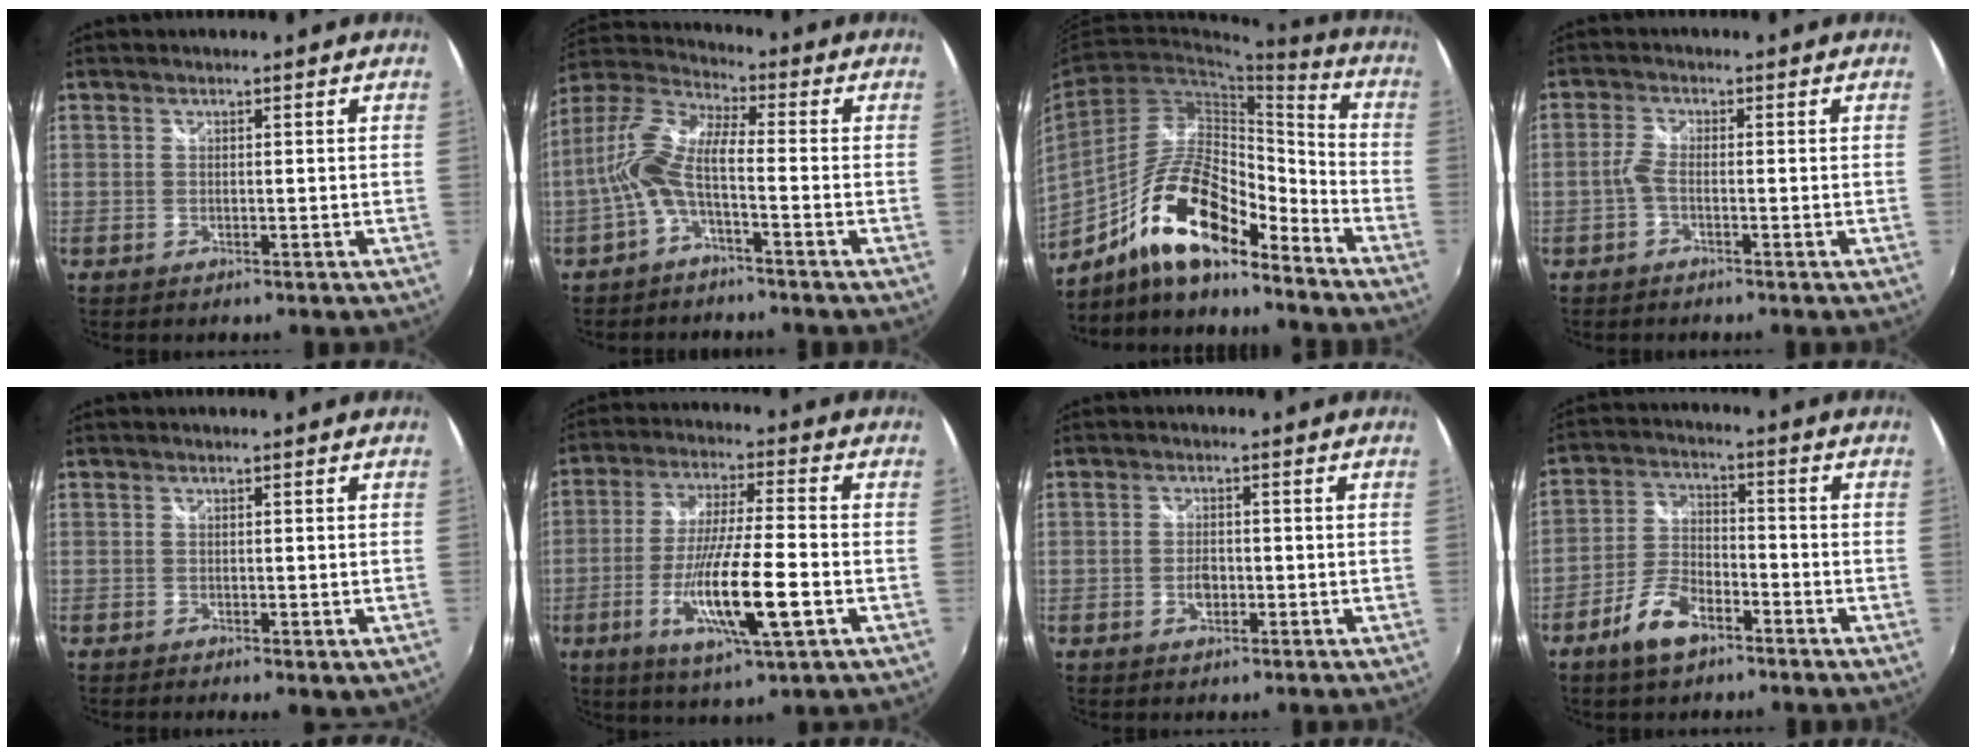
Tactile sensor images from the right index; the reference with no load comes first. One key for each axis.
{"total": 9.1, "fx": -2.2, "fy": 2.3, "fz": 8.5, "tx": -0.188, "ty": 0.013, "tz": -0.044}
{"total": 16.9, "fx": -11.6, "fy": 5.0, "fz": 11.1, "tx": -0.209, "ty": 0.004, "tz": -0.212}
{"total": 2.0, "fx": -1.0, "fy": 0.5, "fz": 1.7, "tx": -0.044, "ty": 0.003, "tz": -0.025}
{"total": 2.8, "fx": -1.2, "fy": 0.8, "fz": 2.4, "tx": -0.036, "ty": -0.013, "tz": -0.013}
{"total": 15.2, "fx": -5.1, "fy": 1.6, "fz": 14.2, "tx": -0.273, "ty": -0.024, "tz": -0.089}
{"total": 2.8, "fx": -0.9, "fy": 1.7, "fz": 2.0, "tx": -0.036, "ty": 0.000, "tz": -0.017}
{"total": 8.3, "fx": -5.4, "fy": 3.6, "fz": 5.1, "tx": -0.112, "ty": 0.006, "tz": -0.101}